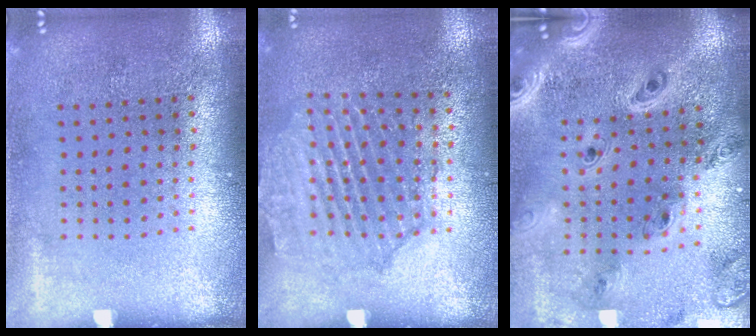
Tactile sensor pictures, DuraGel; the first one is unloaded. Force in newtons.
{"total": 1.6, "press": 1.6, "slide": 0.2}
{"total": 2.7, "press": 2.4, "slide": 1.3}